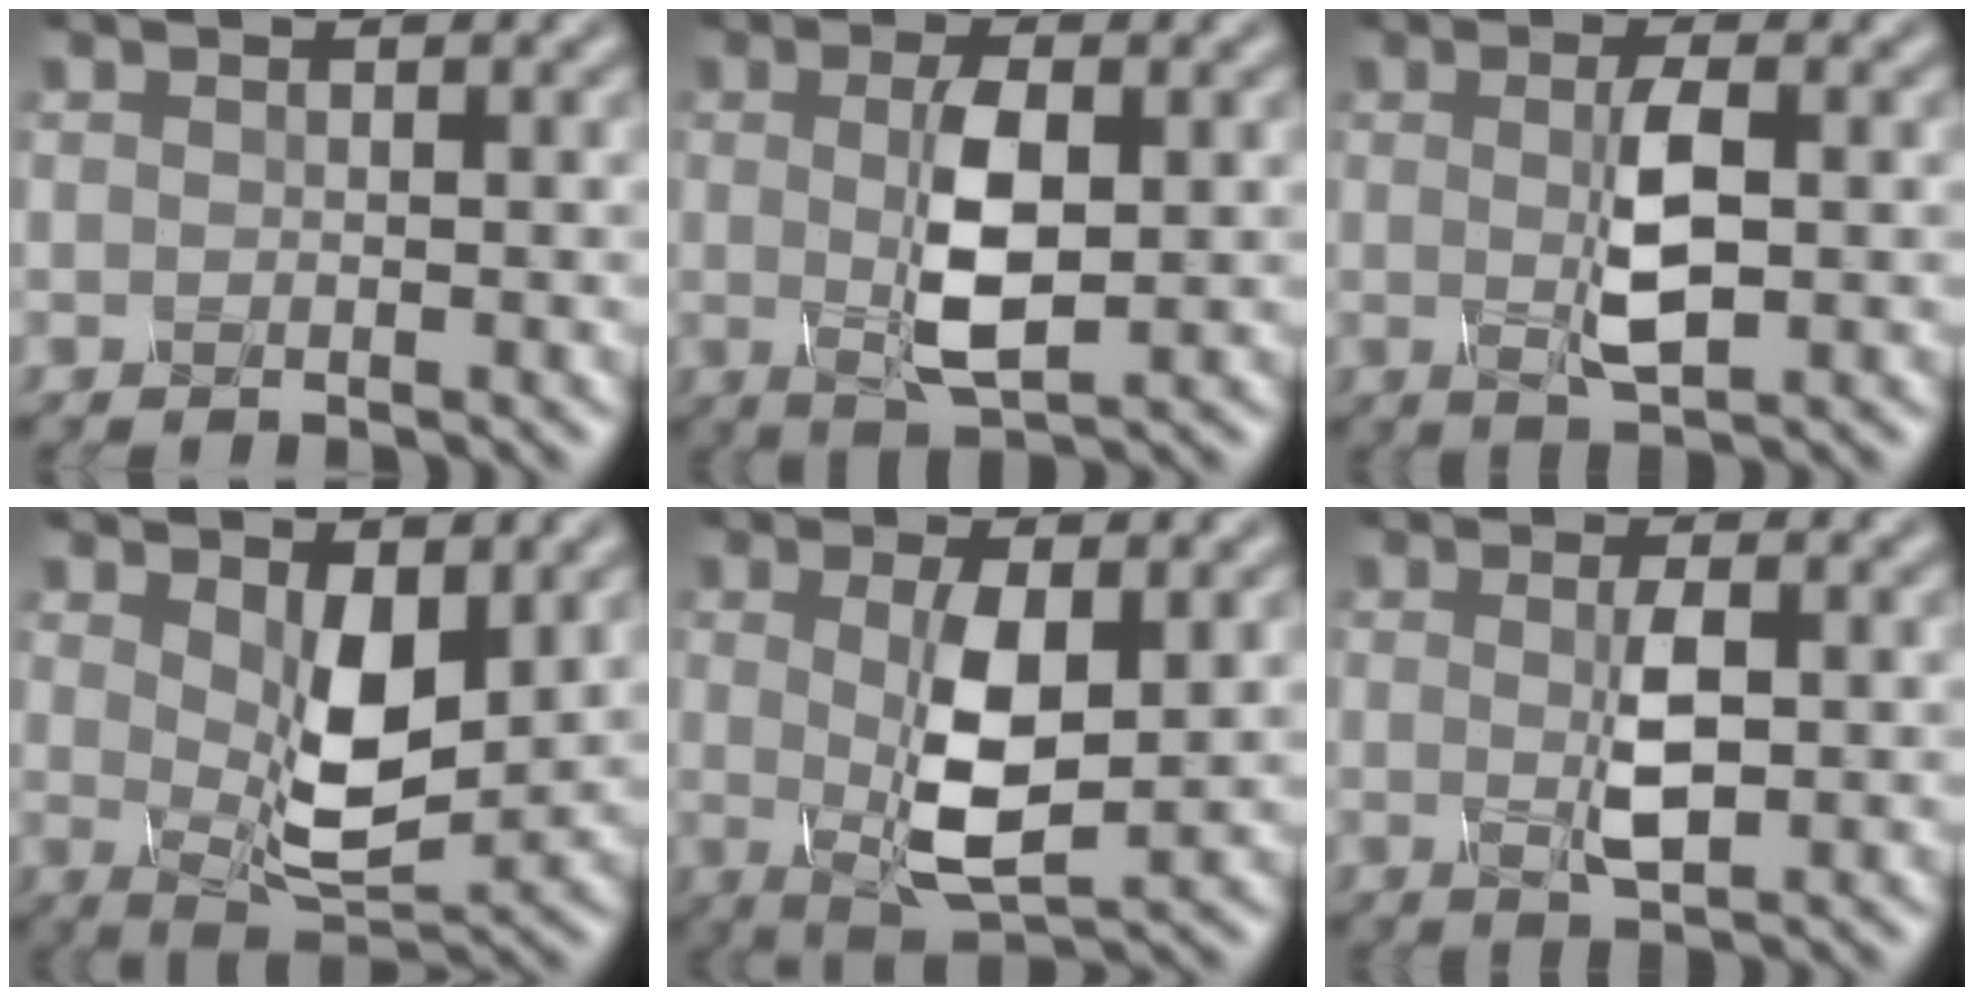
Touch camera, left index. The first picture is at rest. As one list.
[{"total": 4.5, "force": [0.4, 1.4, 4.3], "torque": [-0.095, 0.001, 0.008]}, {"total": 3.1, "force": [0.3, 0.5, 3.0], "torque": [-0.065, 0.002, 0.010]}, {"total": 5.1, "force": [1.3, 2.3, 4.3], "torque": [-0.087, -0.007, 0.030]}, {"total": 5.2, "force": [0.6, 1.7, 4.9], "torque": [-0.103, -0.005, 0.015]}, {"total": 2.3, "force": [0.3, 0.3, 2.2], "torque": [-0.053, 0.001, 0.009]}]